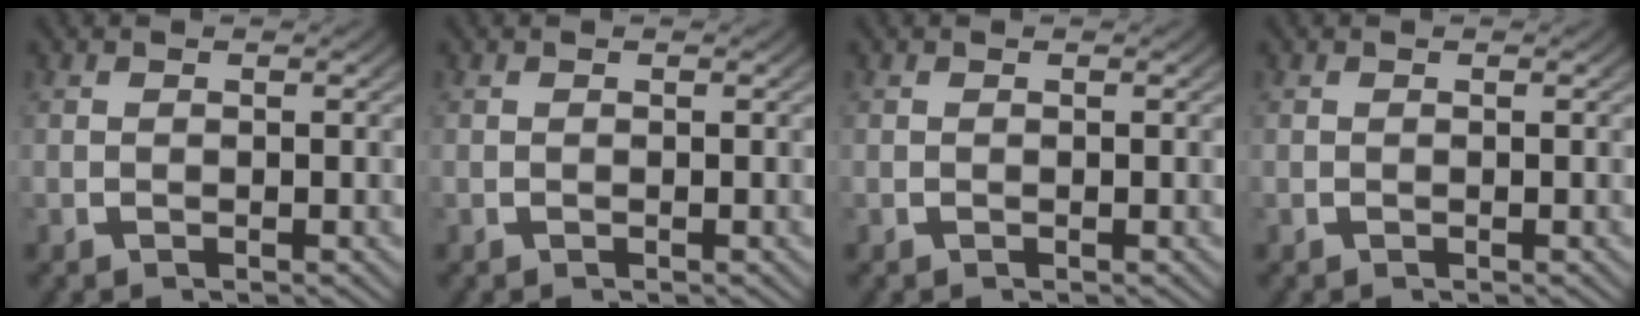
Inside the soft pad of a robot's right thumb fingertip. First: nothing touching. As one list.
[{"total": 0.0}, {"total": 0.0}, {"total": 0.0}]